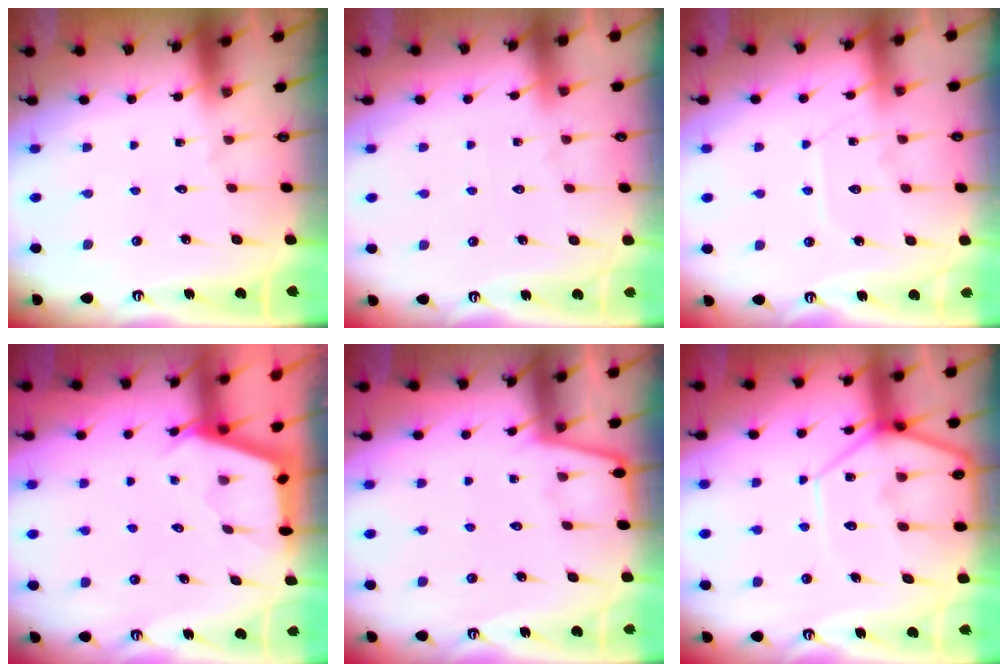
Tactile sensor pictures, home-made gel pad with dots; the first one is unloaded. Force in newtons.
{"total": 1.6, "press": 1.6, "slide": 0.3}
{"total": 9.1, "press": 9.1, "slide": 0.9}
{"total": 2.6, "press": 2.6, "slide": 0.3}
{"total": 2.4, "press": 2.4, "slide": 0.4}
{"total": 11.6, "press": 11.5, "slide": 0.9}